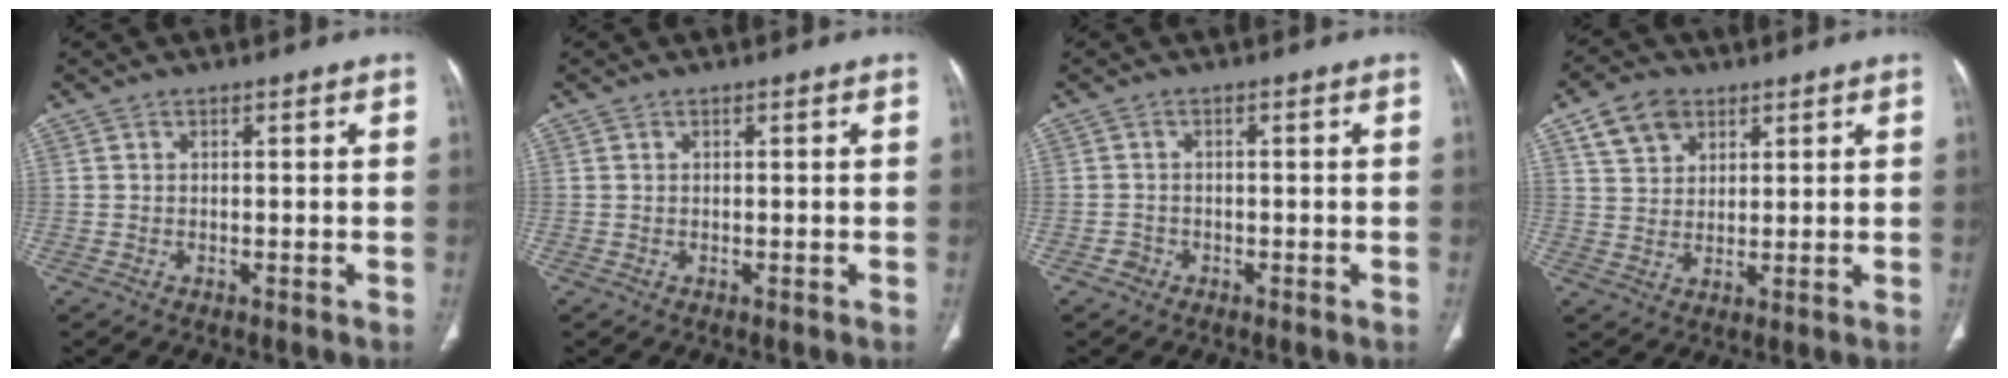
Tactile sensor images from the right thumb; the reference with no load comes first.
{"total": 0.0}
{"total": 1.4, "force": [-0.9, 1.1, 0.1], "torque": [0.003, 0.006, -0.021]}
{"total": 7.2, "force": [3.9, 5.2, 3.2], "torque": [-0.037, -0.012, 0.074]}